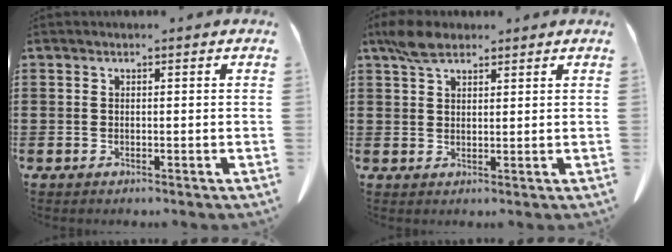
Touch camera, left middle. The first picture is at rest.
{"total": 4.3, "force": [3.2, 1.8, 2.4], "torque": [-0.054, 0.007, 0.059]}